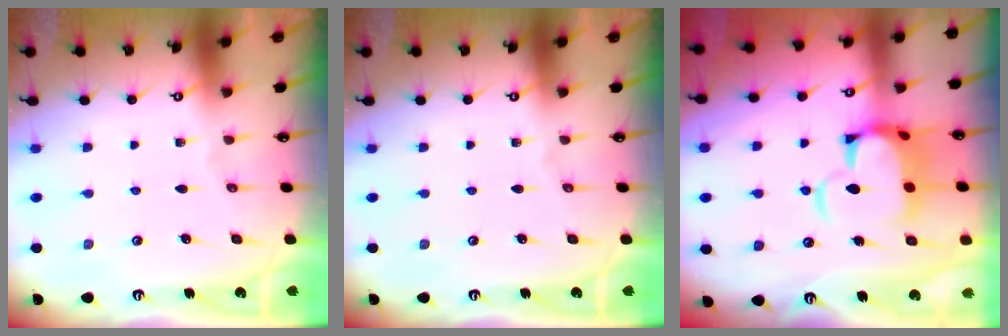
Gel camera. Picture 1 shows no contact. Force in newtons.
{"total": 0.0}
{"total": 7.6, "press": 7.3, "slide": 2.1}